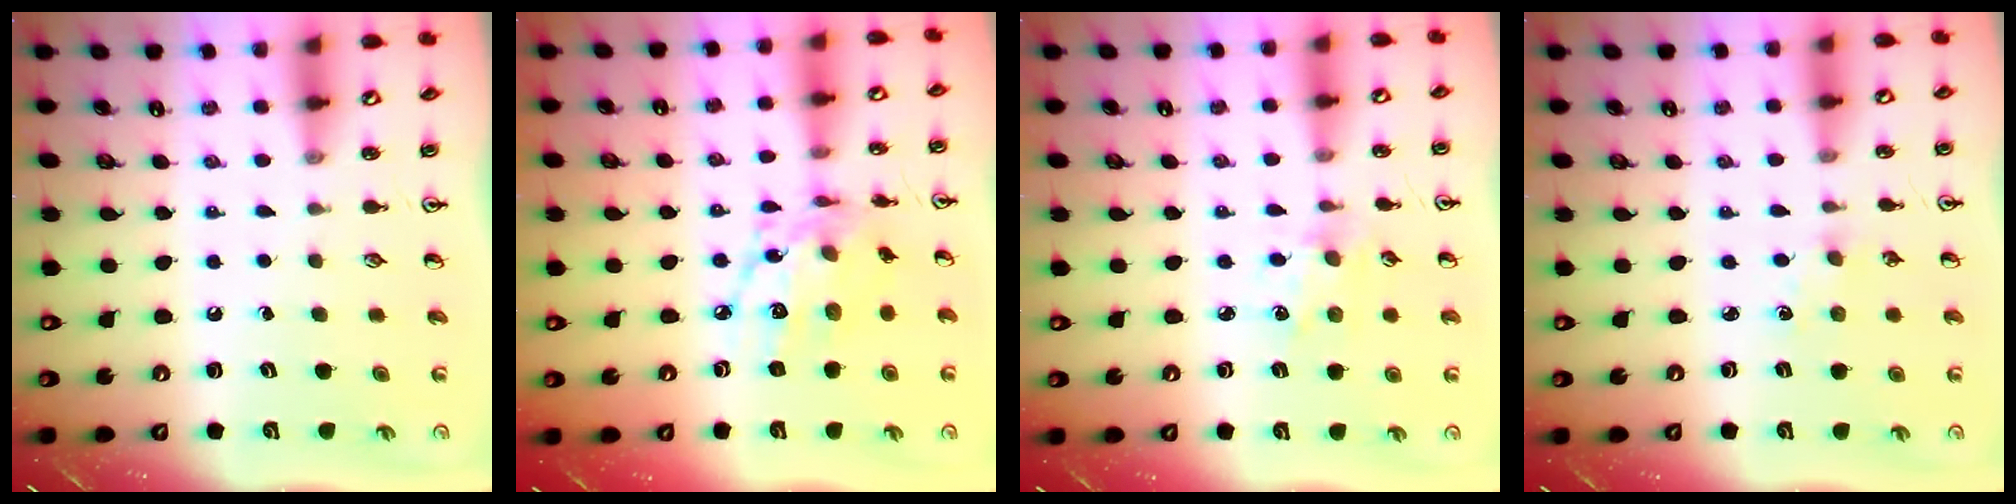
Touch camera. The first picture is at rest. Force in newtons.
{"total": 13.8, "press": 13.8, "slide": 0.8}
{"total": 3.8, "press": 3.8, "slide": 0.4}
{"total": 1.9, "press": 1.9, "slide": 0.4}